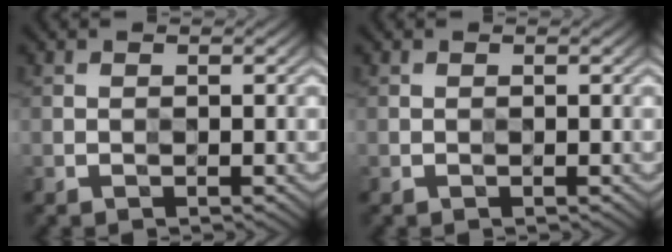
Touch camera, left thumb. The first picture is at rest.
{"total": 0.0}